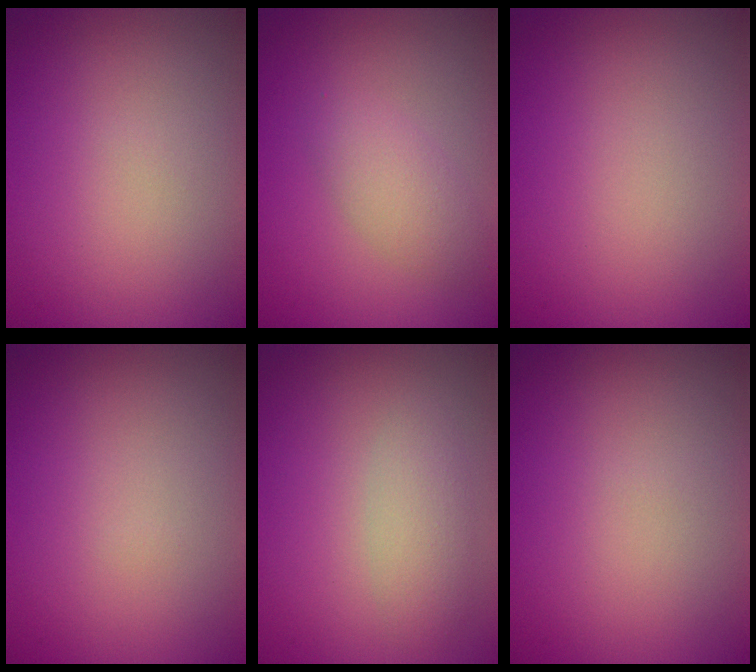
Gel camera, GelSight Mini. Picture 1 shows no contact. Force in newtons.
{"total": 2.4, "press": 2.4, "slide": 0.0}
{"total": 0.0}
{"total": 0.0}
{"total": 2.1, "press": 2.1, "slide": 0.1}
{"total": 0.0}